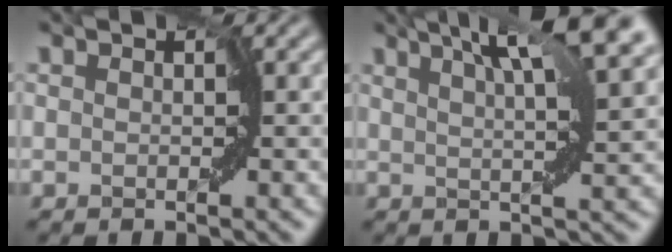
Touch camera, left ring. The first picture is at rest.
{"total": 8.7, "force": [5.3, 1.6, 6.6], "torque": [-0.075, 0.034, 0.067]}